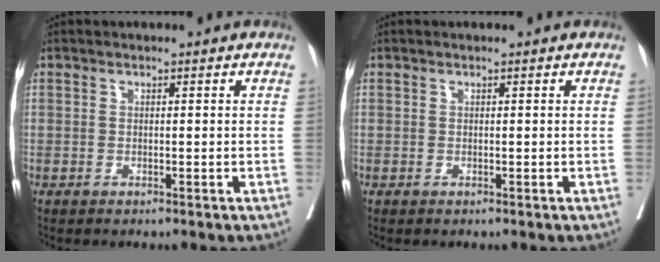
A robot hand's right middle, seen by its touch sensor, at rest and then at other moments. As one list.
[{"total": 0.0}]